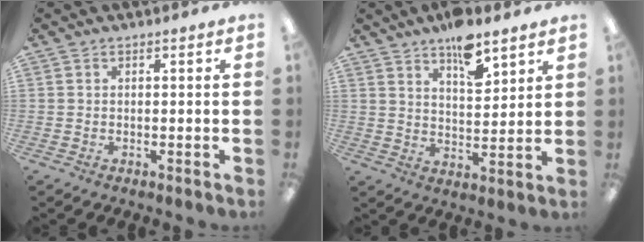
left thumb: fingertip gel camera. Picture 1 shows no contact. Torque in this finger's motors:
{"motor_torque": [1.20, 0.65, 0.76, -0.82, 0.05]}